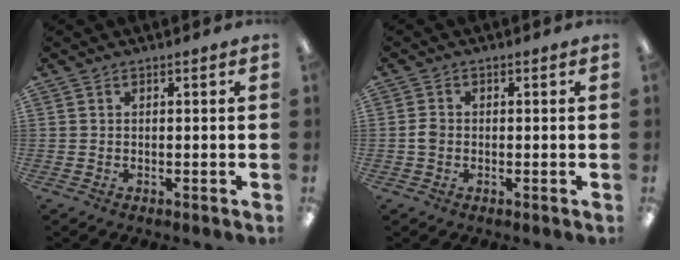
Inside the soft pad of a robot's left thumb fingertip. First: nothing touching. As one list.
[{"total": 2.2, "force": [-0.3, 1.7, 1.3], "torque": [-0.023, 0.006, -0.006]}]